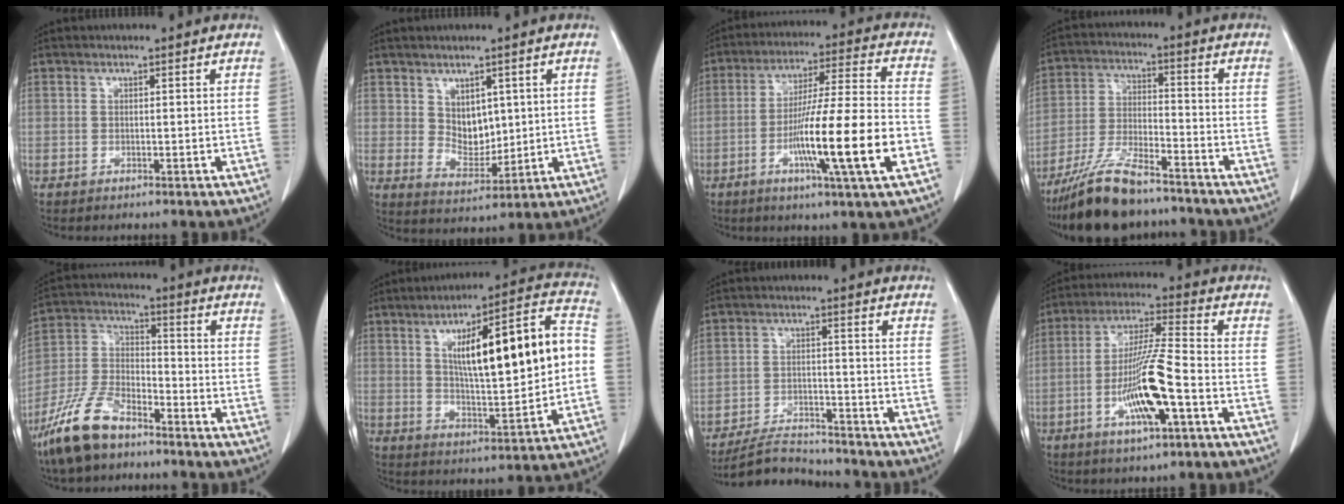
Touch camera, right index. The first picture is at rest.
{"total": 5.4, "force": [1.7, 3.6, 3.6], "torque": [-0.061, -0.003, 0.043]}
{"total": 16.5, "force": [-5.2, -0.3, 15.6], "torque": [-0.274, -0.011, -0.090]}
{"total": 13.1, "force": [-10.8, 2.6, 7.0], "torque": [-0.138, -0.015, -0.192]}
{"total": 11.9, "force": [-8.8, 4.4, 6.7], "torque": [-0.150, -0.002, -0.175]}
{"total": 18.8, "force": [2.2, 3.9, 18.3], "torque": [-0.277, 0.034, 0.040]}
{"total": 8.2, "force": [-8.0, 1.5, 0.8], "torque": [-0.010, -0.002, -0.138]}
{"total": 12.5, "force": [-4.2, 0.8, 11.8], "torque": [-0.229, -0.005, -0.077]}